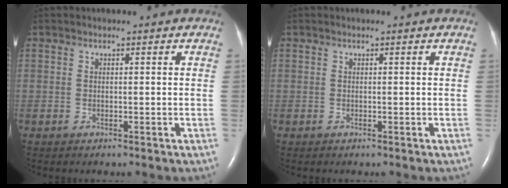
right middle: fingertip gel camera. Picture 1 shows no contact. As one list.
[{"total": 0.0}]